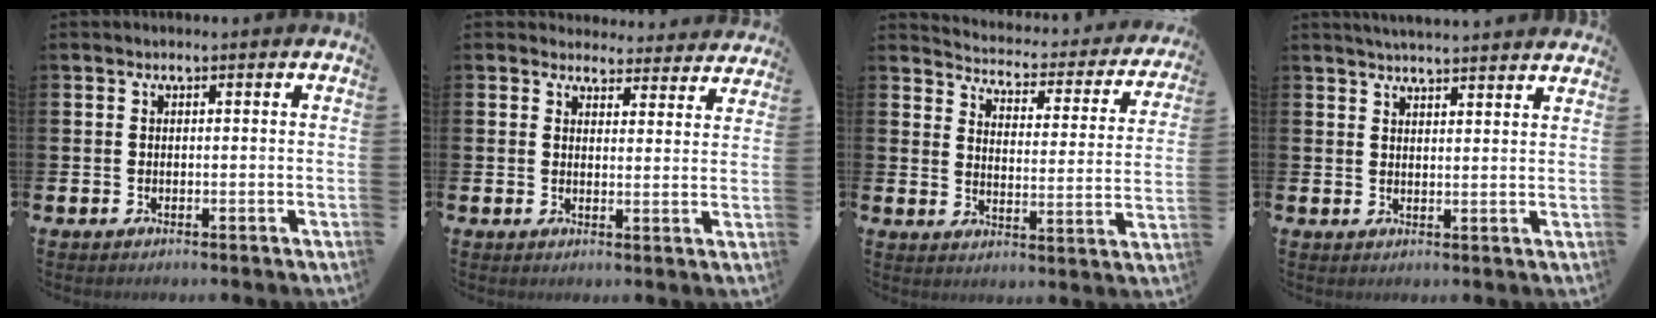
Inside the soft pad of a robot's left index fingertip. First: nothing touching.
{"total": 4.0, "force": [3.9, 1.2, -0.2], "torque": [0.002, -0.029, 0.067]}
{"total": 4.0, "force": [3.9, 1.1, 0.5], "torque": [-0.028, -0.042, 0.057]}
{"total": 3.7, "force": [3.7, -0.5, 0.2], "torque": [-0.006, -0.020, 0.066]}